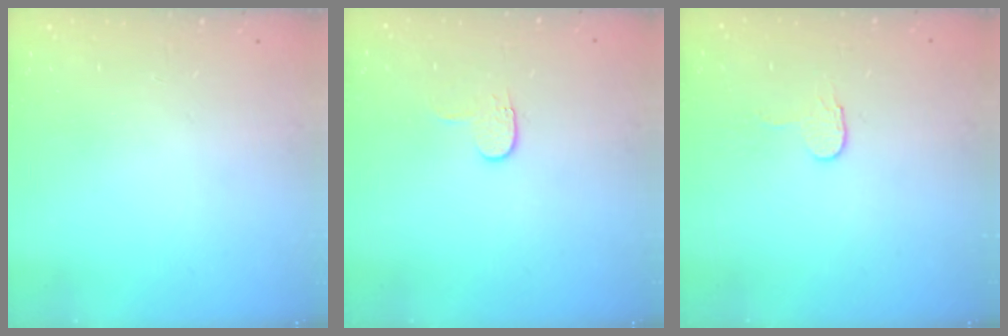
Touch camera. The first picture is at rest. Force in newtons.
{"total": 3.9, "press": 3.9, "slide": 0.4}
{"total": 3.2, "press": 3.2, "slide": 0.3}